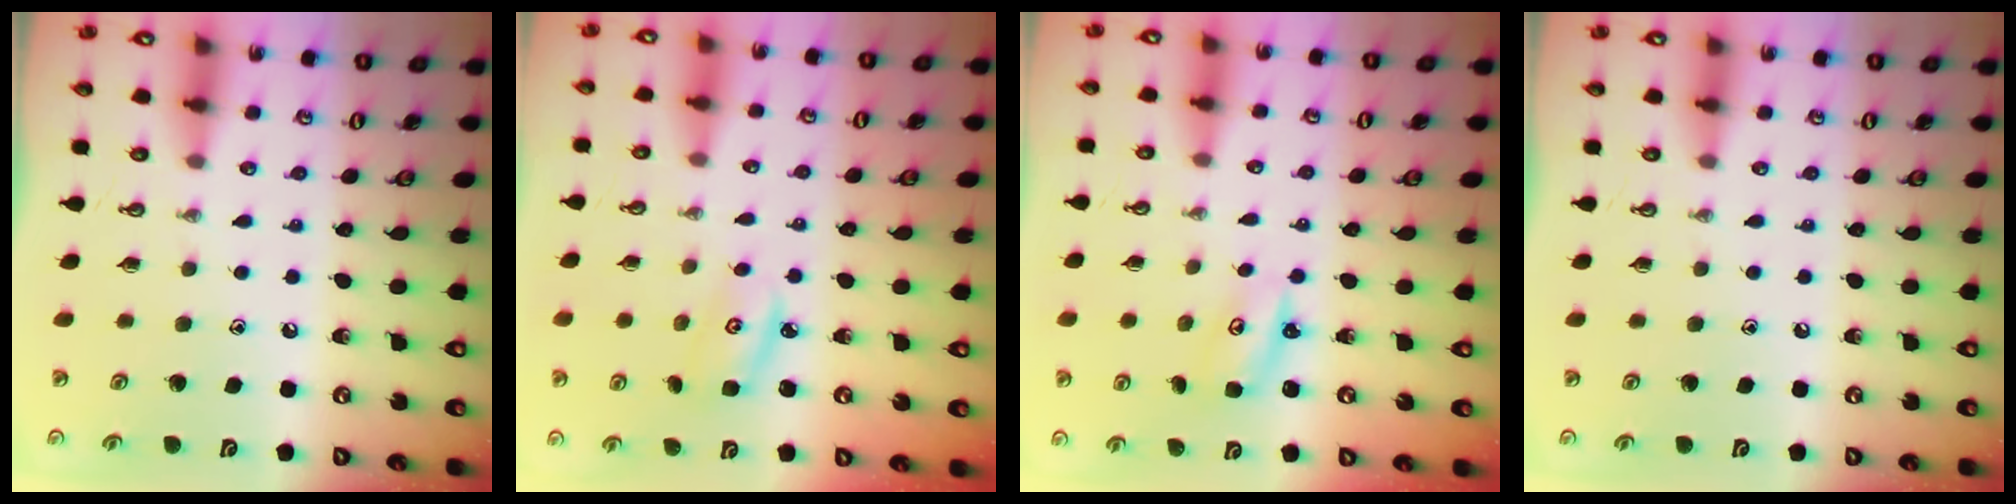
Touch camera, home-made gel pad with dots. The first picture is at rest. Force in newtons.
{"total": 2.8, "press": 2.8, "slide": 0.2}
{"total": 2.6, "press": 2.6, "slide": 0.2}
{"total": 0.0}